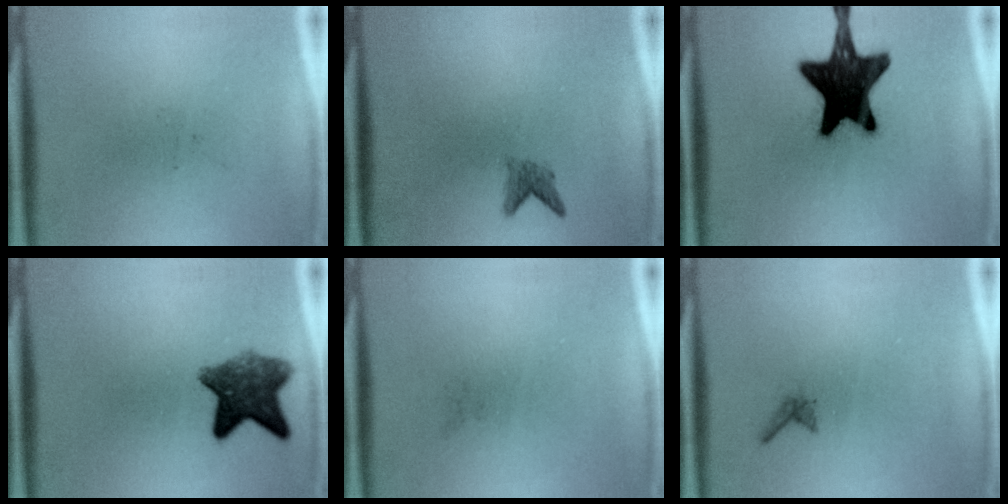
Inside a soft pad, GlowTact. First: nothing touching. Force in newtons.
{"total": 1.7}
{"total": 18.1}
{"total": 7.5}
{"total": 0.0}
{"total": 0.6}